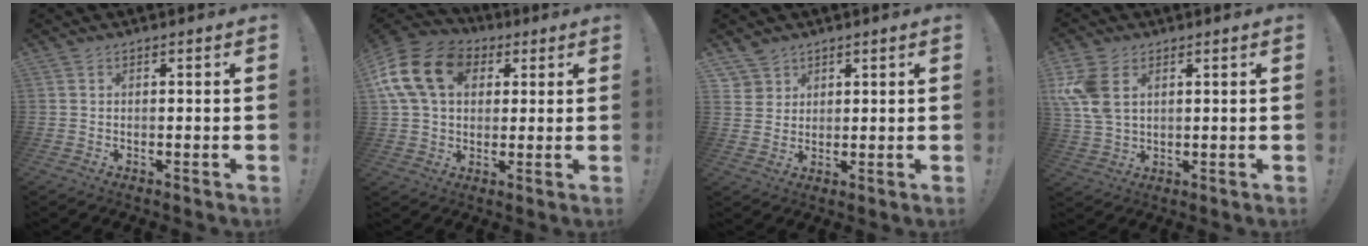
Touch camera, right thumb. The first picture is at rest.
{"total": 18.2, "force": [5.2, 13.6, 10.9], "torque": [-0.195, -0.002, 0.098]}
{"total": 4.3, "force": [2.9, 3.1, 0.1], "torque": [-0.002, -0.021, 0.056]}
{"total": 10.1, "force": [3.7, 6.4, 6.9], "torque": [-0.144, -0.012, 0.071]}